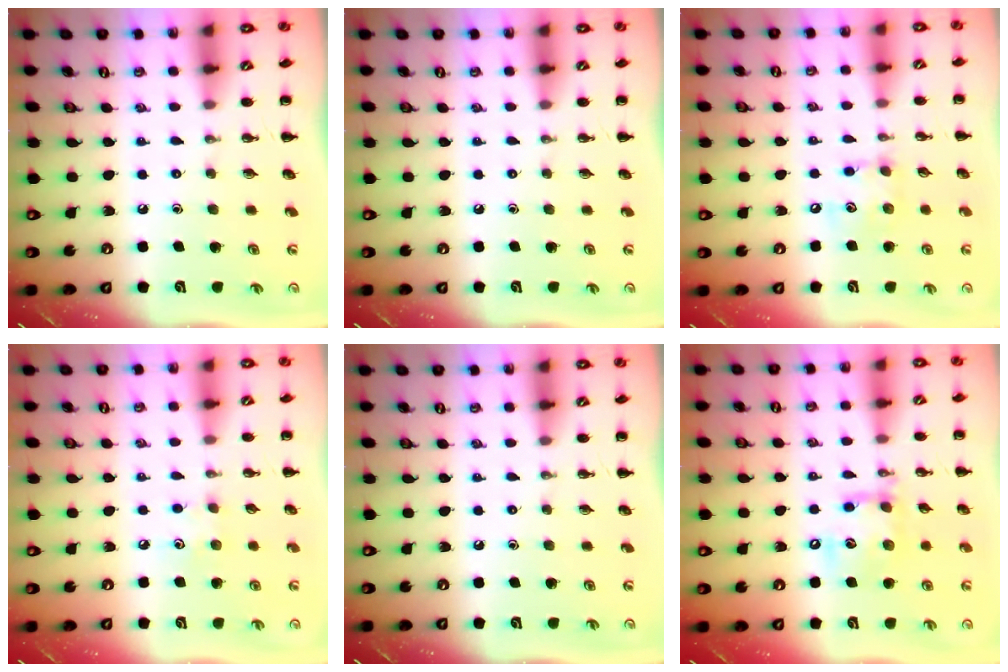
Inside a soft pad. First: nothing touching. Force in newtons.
{"total": 0.0}
{"total": 7.6, "press": 7.6, "slide": 0.6}
{"total": 6.2, "press": 6.1, "slide": 1.3}
{"total": 0.0}
{"total": 13.4, "press": 13.2, "slide": 2.5}